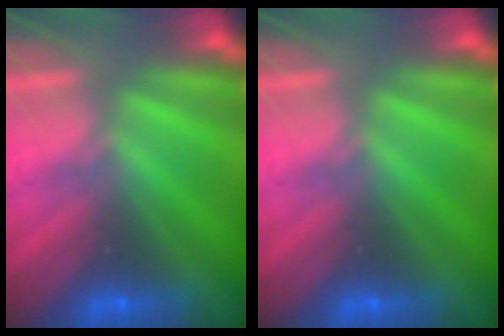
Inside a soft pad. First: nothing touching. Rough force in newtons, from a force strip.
{"total": 0.0}